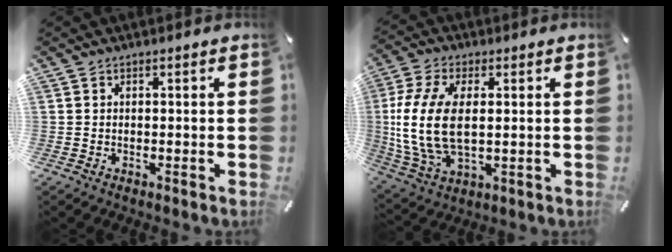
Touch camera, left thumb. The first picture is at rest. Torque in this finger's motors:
{"motor_torque": [1.02, 1.08, 2.19, -0.58, 0.78]}